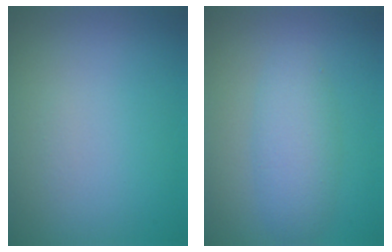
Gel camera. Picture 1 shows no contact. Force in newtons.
{"total": 3.2, "press": 3.2, "slide": 0.1}